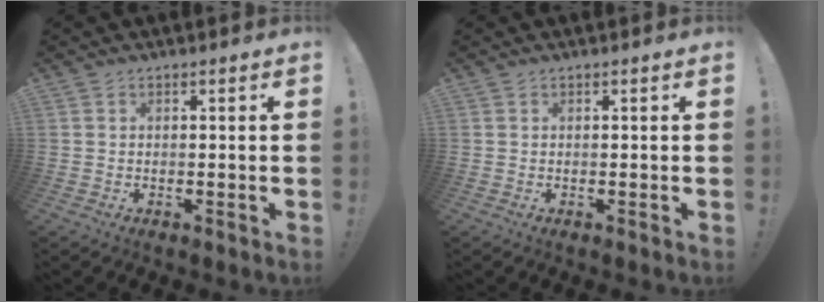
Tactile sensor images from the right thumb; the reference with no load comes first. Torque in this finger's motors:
{"motor_torque": [0.00, 0.00, 0.00, 0.00, 0.00]}